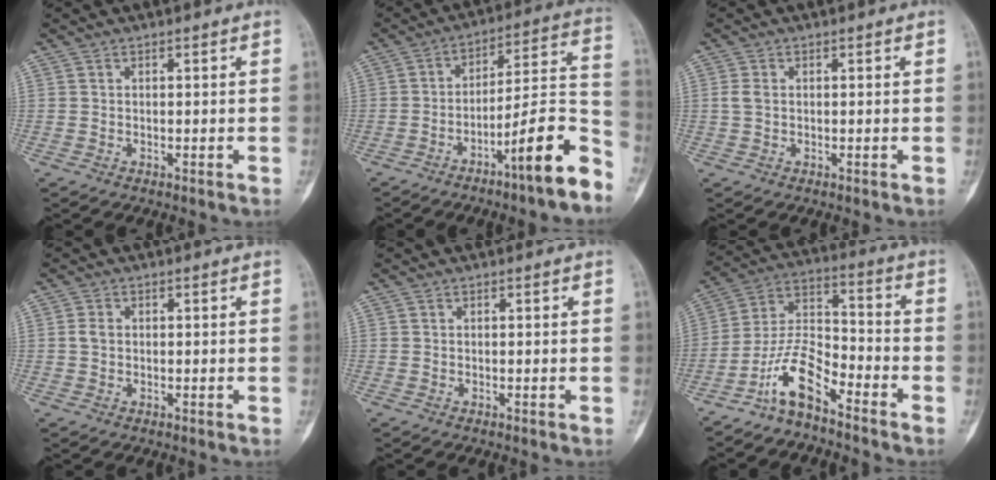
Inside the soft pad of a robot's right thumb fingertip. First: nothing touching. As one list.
[{"total": 15.3, "force": [-9.1, 1.7, 12.2], "torque": [-0.172, 0.081, -0.144]}, {"total": 1.8, "force": [0.2, 1.2, 1.3], "torque": [-0.034, 0.002, 0.003]}, {"total": 1.7, "force": [0.1, 1.3, 1.1], "torque": [-0.022, 0.003, 0.000]}, {"total": 0.0}, {"total": 10.1, "force": [-7.2, 3.5, 6.2], "torque": [-0.125, 0.077, -0.147]}]